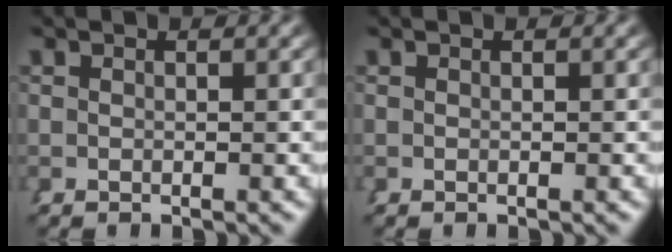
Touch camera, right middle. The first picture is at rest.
{"total": 0.0}